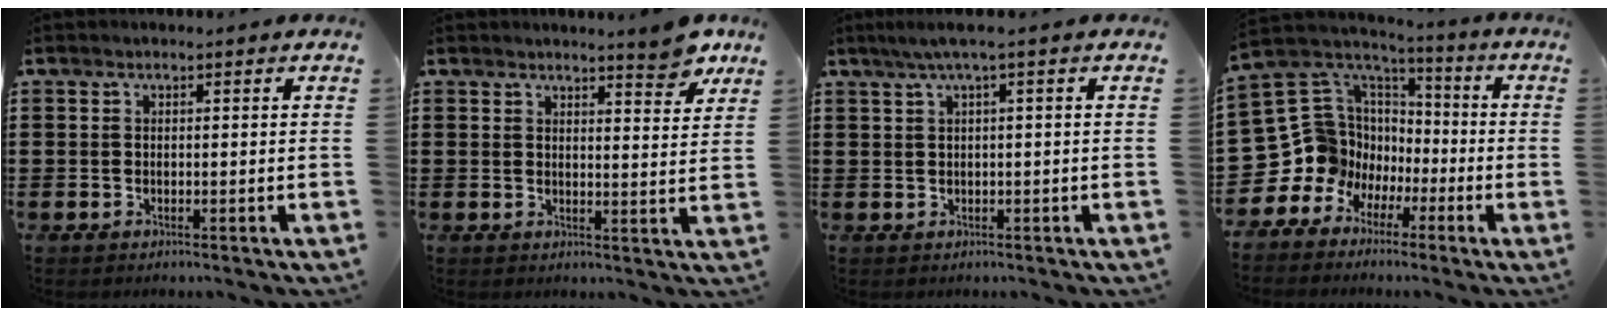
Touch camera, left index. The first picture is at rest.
{"total": 5.3, "force": [4.7, 0.5, 2.6], "torque": [-0.040, -0.020, 0.079]}
{"total": 2.3, "force": [0.4, -0.1, 2.2], "torque": [-0.039, -0.002, 0.005]}
{"total": 9.9, "force": [-1.6, 9.7, 0.3], "torque": [-0.071, -0.030, -0.012]}